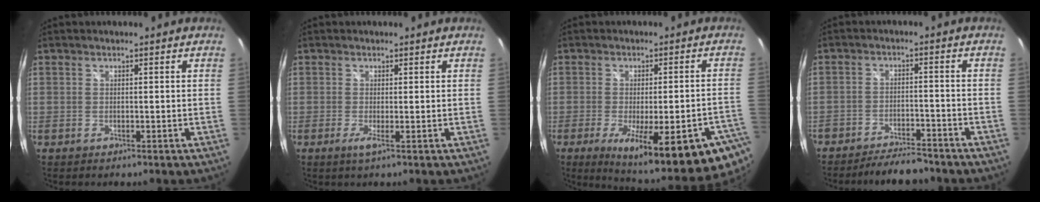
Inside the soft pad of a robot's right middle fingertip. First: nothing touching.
{"total": 1.2, "force": [-0.2, -0.3, 1.1], "torque": [-0.025, -0.006, -0.007]}
{"total": 22.8, "force": [-13.2, 4.1, 18.2], "torque": [-0.243, -0.065, -0.173]}
{"total": 8.6, "force": [-7.8, 2.2, 2.9], "torque": [-0.078, 0.001, -0.112]}